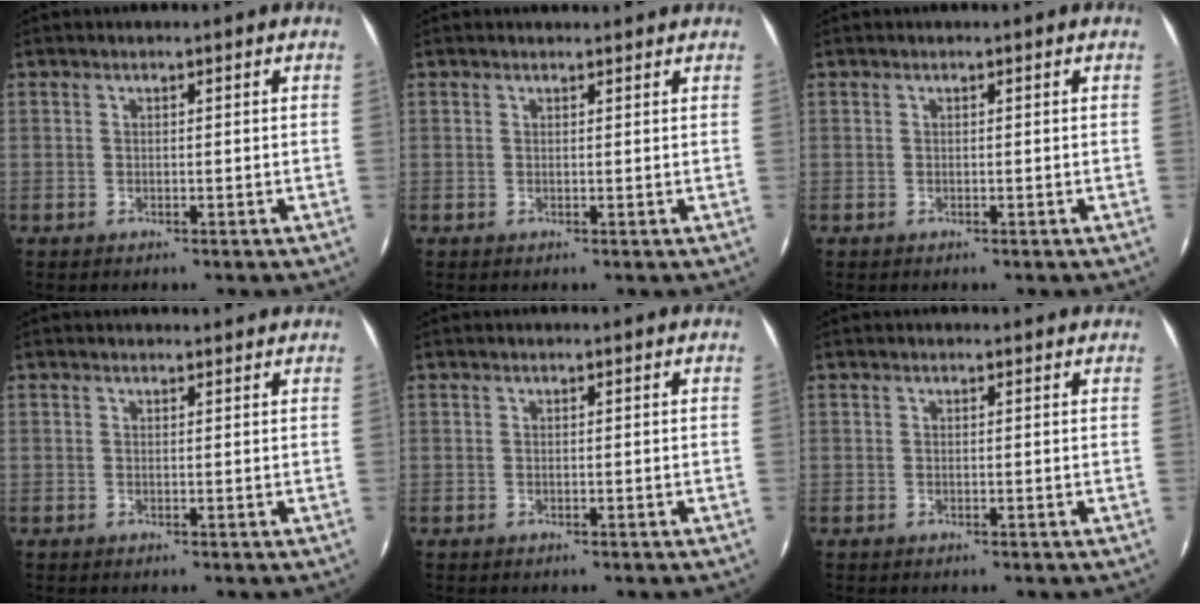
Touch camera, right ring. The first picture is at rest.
{"total": 2.5, "force": [2.4, 0.6, 0.7], "torque": [-0.019, 0.008, 0.026]}
{"total": 0.0}
{"total": 3.1, "force": [2.9, 0.8, 0.8], "torque": [-0.020, 0.011, 0.031]}
{"total": 0.0}
{"total": 1.7, "force": [1.5, 0.6, 0.4], "torque": [-0.013, 0.007, 0.012]}